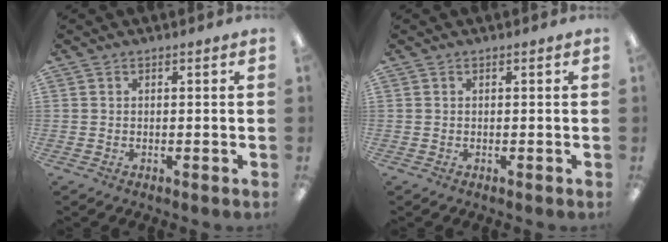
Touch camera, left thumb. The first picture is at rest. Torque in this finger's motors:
{"motor_torque": [0.00, 0.00, 0.00, 0.00, 0.00]}